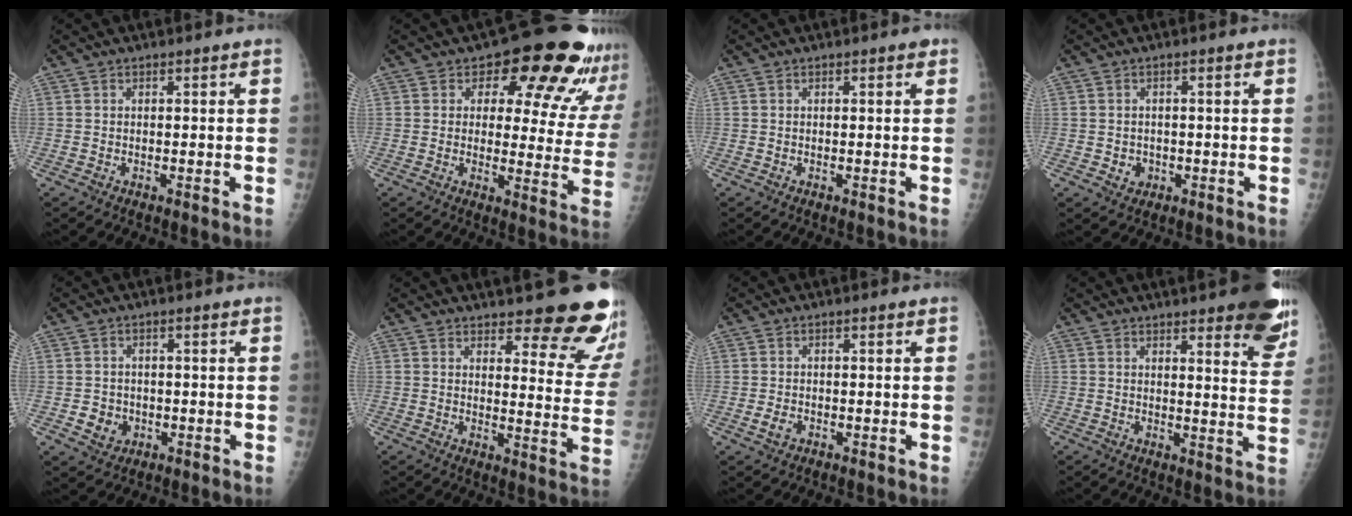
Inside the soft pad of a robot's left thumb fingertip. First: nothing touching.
{"total": 17.6, "force": [12.2, 8.5, 9.5], "torque": [-0.058, -0.066, 0.131]}
{"total": 0.5, "force": [0.3, 0.2, 0.4], "torque": [-0.005, 0.000, 0.000]}
{"total": 2.3, "force": [-0.5, 2.1, 0.8], "torque": [-0.003, 0.004, -0.001]}
{"total": 4.0, "force": [-0.9, 3.6, 1.5], "torque": [-0.010, 0.004, -0.005]}
{"total": 15.8, "force": [12.9, 4.3, 8.0], "torque": [-0.054, -0.101, 0.143]}
{"total": 1.9, "force": [-0.6, 1.3, 1.2], "torque": [-0.020, 0.000, -0.010]}
{"total": 13.8, "force": [9.4, 3.5, 9.4], "torque": [-0.083, -0.051, 0.103]}